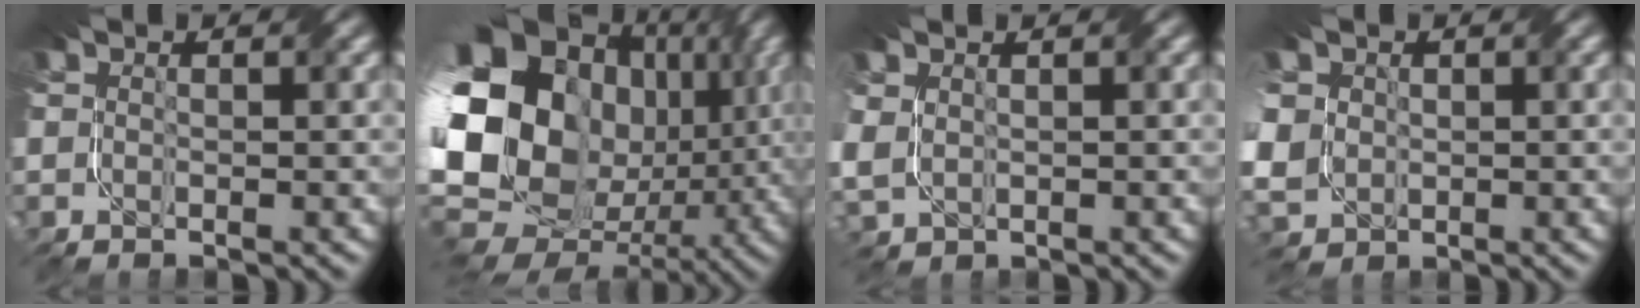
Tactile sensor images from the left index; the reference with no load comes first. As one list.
[{"total": 21.8, "force": [0.4, 16.8, 13.8], "torque": [-0.282, -0.026, -0.024]}, {"total": 1.9, "force": [0.8, 1.2, 1.2], "torque": [-0.039, 0.000, 0.020]}, {"total": 5.8, "force": [0.6, 4.9, 3.0], "torque": [-0.099, 0.014, 0.002]}]